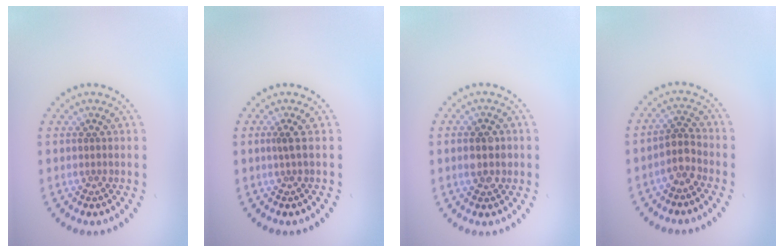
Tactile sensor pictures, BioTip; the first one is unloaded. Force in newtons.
{"total": 0.7, "press": 0.4, "slide": 0.5}
{"total": 2.9, "press": 2.9, "slide": 0.2}
{"total": 2.1, "press": 1.6, "slide": 1.3}